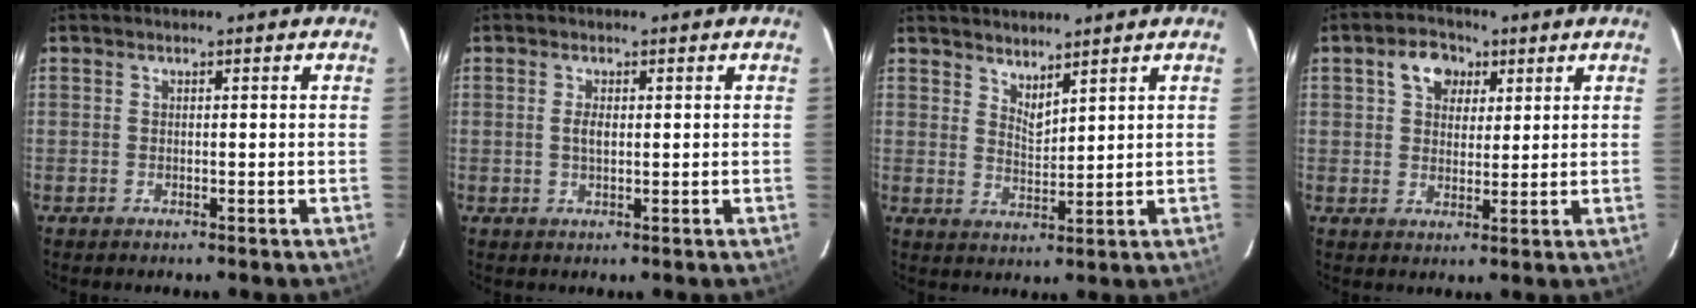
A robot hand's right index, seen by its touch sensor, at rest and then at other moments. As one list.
[{"total": 1.7, "force": [0.2, 0.8, 1.5], "torque": [-0.031, 0.000, 0.003]}, {"total": 3.7, "force": [3.3, 0.8, 1.4], "torque": [-0.023, -0.007, 0.057]}, {"total": 6.3, "force": [2.8, 4.6, 3.2], "torque": [-0.051, 0.020, 0.047]}]